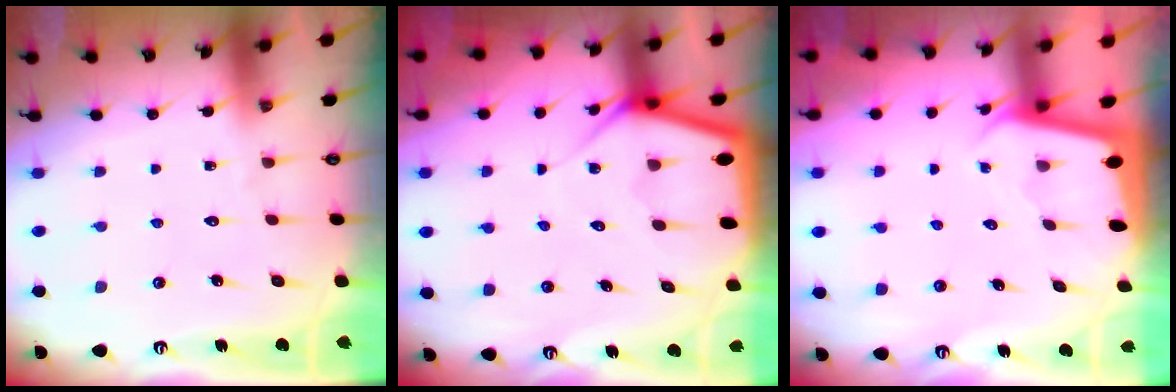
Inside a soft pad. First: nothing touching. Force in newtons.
{"total": 6.7, "press": 6.7, "slide": 0.5}
{"total": 1.8, "press": 1.8, "slide": 0.1}